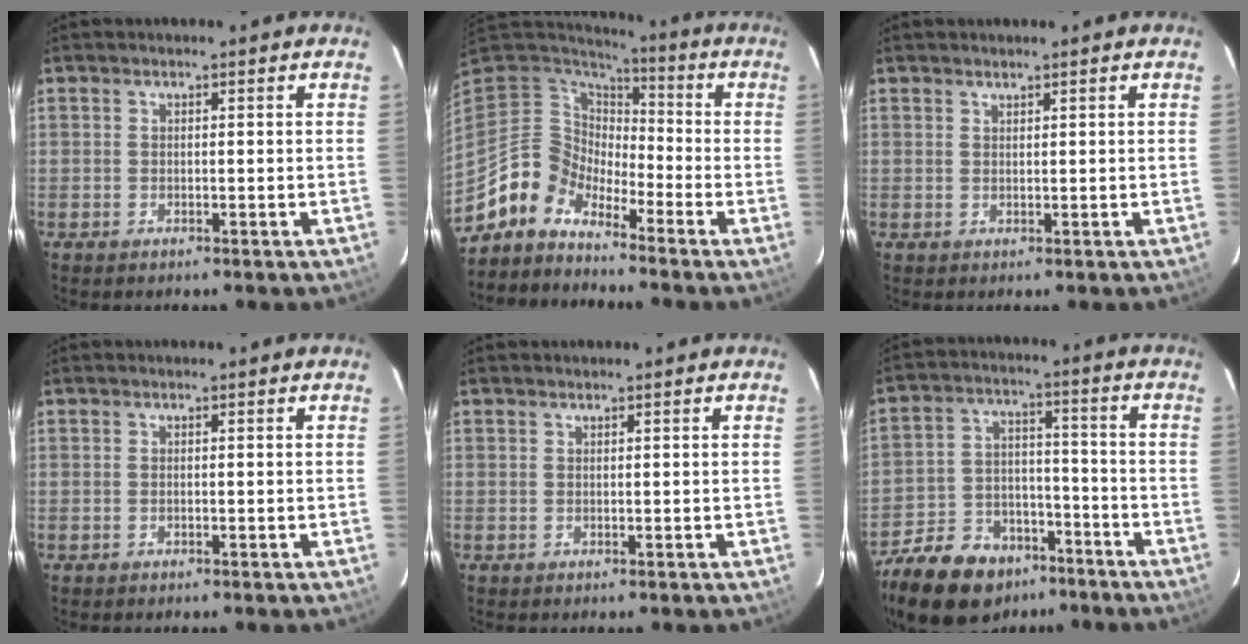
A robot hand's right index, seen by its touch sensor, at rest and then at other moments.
{"total": 8.0, "force": [-6.7, 4.4, 0.5], "torque": [-0.014, 0.032, -0.150]}
{"total": 0.6, "force": [0.6, 0.1, 0.1], "torque": [-0.001, 0.001, 0.012]}
{"total": 0.0}
{"total": 0.0}
{"total": 18.4, "force": [-12.8, 10.7, 7.7], "torque": [-0.190, 0.021, -0.198]}